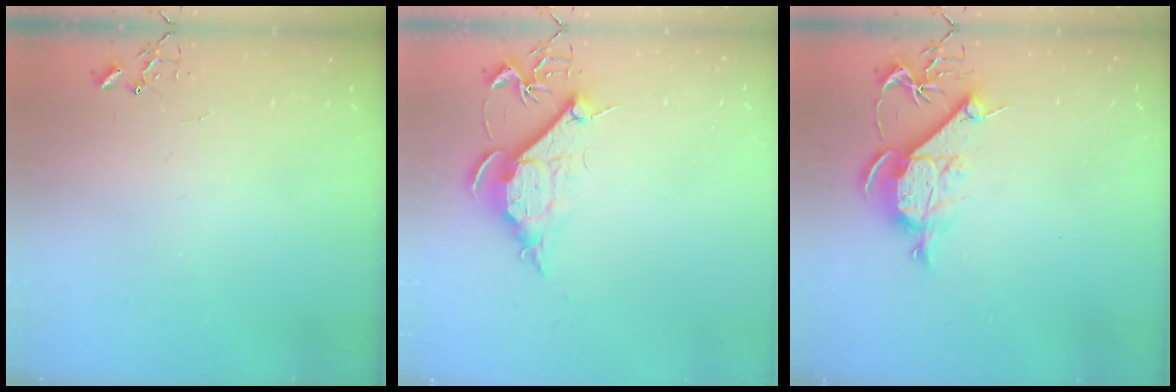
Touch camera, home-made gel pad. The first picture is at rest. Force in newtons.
{"total": 10.2, "press": 10.2, "slide": 1.0}
{"total": 9.9, "press": 9.9, "slide": 0.6}